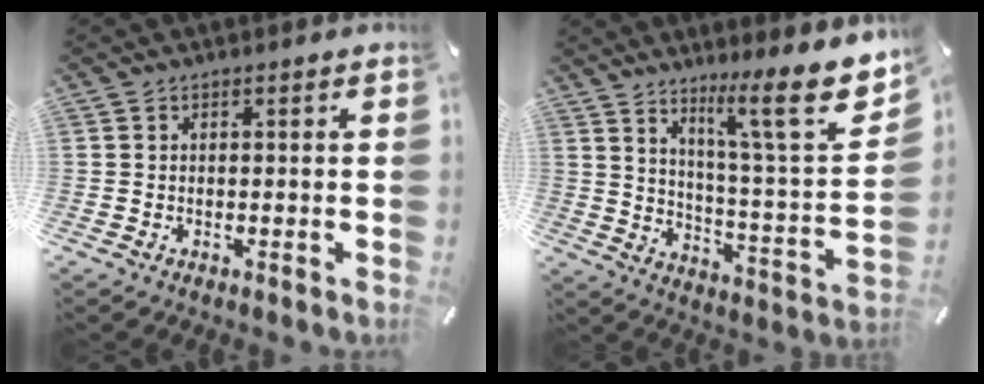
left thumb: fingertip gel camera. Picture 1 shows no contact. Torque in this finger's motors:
{"motor_torque": [1.06, -0.82, 0.46, -0.34, 0.13]}